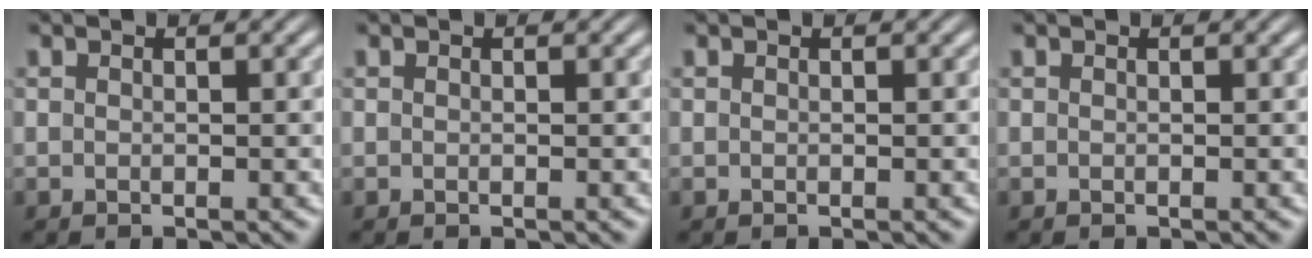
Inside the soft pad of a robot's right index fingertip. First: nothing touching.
{"total": 0.0}
{"total": 0.0}
{"total": 0.0}